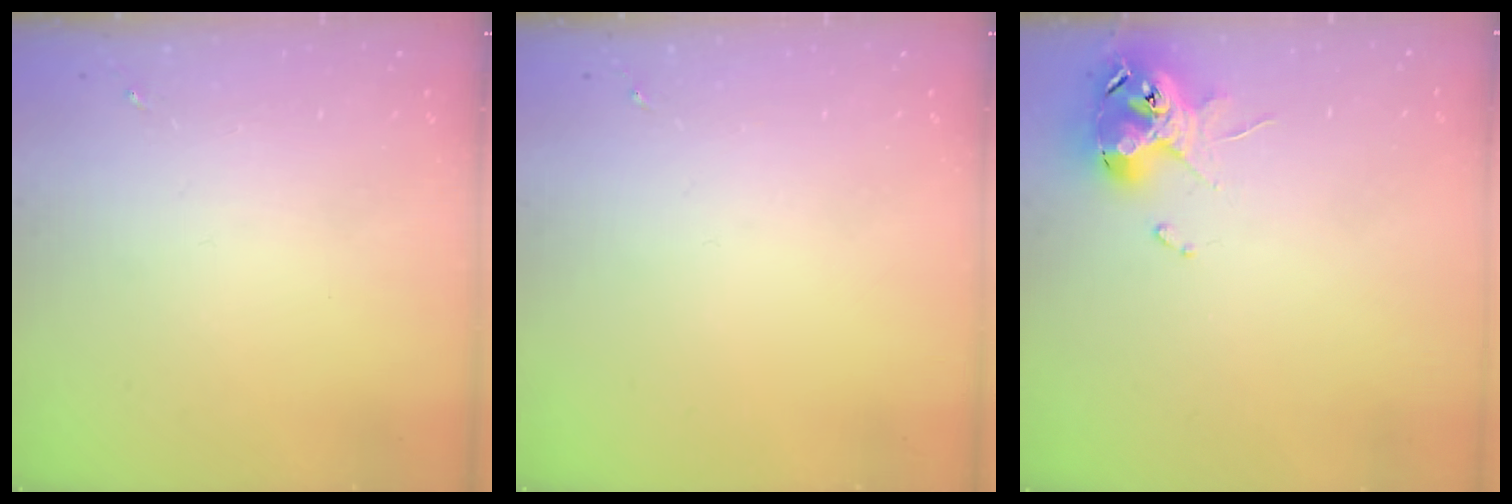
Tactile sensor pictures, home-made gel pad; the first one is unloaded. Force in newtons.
{"total": 0.0}
{"total": 12.6, "press": 12.5, "slide": 1.7}